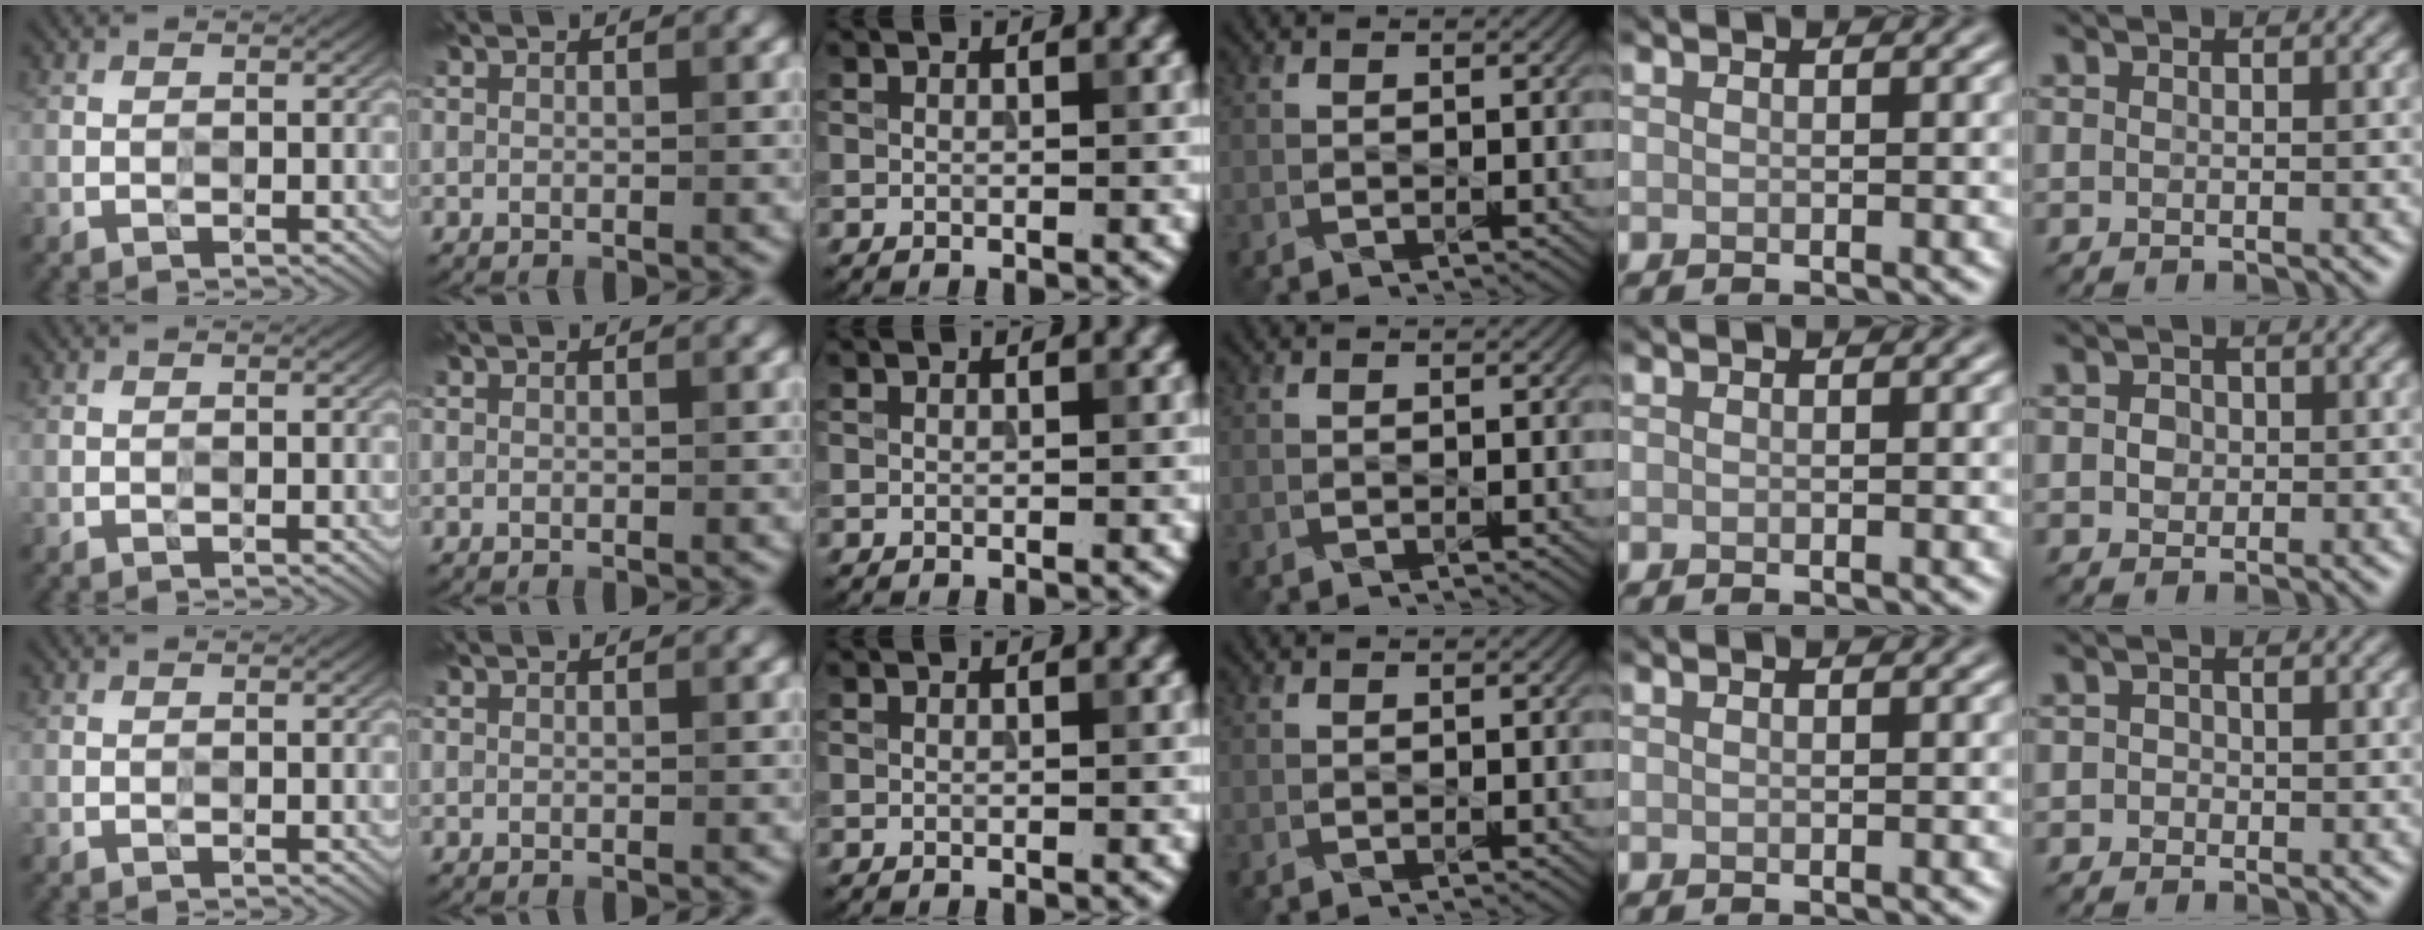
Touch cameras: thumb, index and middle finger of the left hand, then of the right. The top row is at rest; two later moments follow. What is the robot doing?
{"motion": "press", "object": "button"}